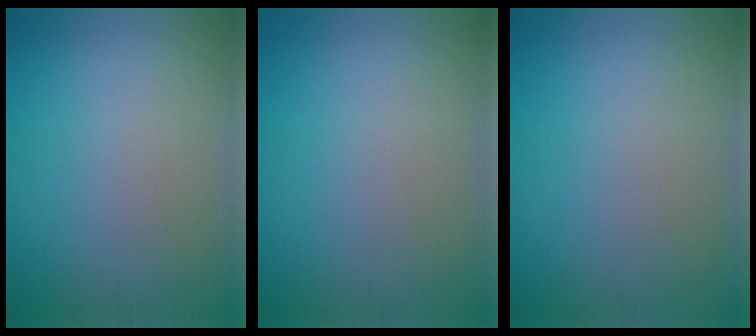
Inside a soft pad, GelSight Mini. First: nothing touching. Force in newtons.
{"total": 0.0}
{"total": 0.0}